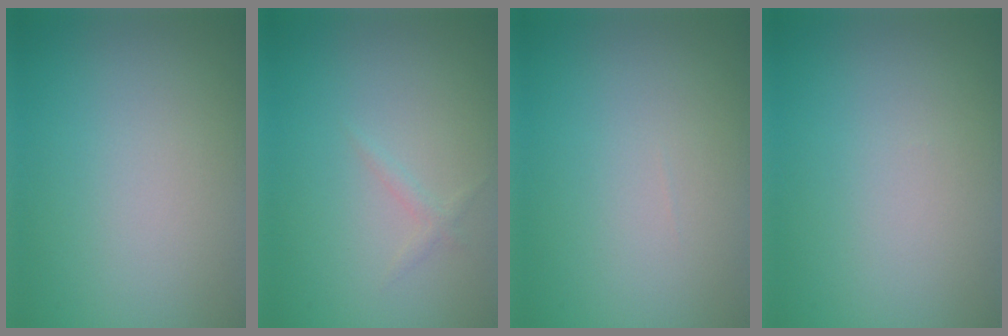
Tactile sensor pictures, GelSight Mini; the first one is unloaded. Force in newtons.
{"total": 0.7, "press": 0.7, "slide": 0.1}
{"total": 0.0}
{"total": 0.0}